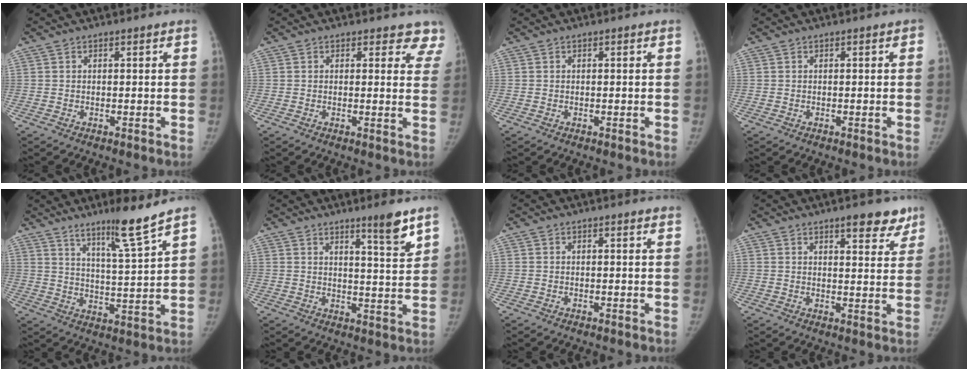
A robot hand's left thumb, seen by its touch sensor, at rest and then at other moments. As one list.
[{"total": 6.1, "force": [5.4, 2.6, 0.3], "torque": [0.050, -0.023, 0.029]}, {"total": 0.0}, {"total": 0.0}, {"total": 9.4, "force": [7.0, -0.8, 6.2], "torque": [-0.097, -0.059, 0.122]}, {"total": 6.7, "force": [4.7, 0.4, 4.8], "torque": [-0.057, -0.039, 0.068]}, {"total": 1.1, "force": [1.0, 0.1, 0.4], "torque": [-0.006, -0.002, 0.009]}, {"total": 7.2, "force": [5.2, 2.6, 4.3], "torque": [-0.020, -0.028, 0.066]}]